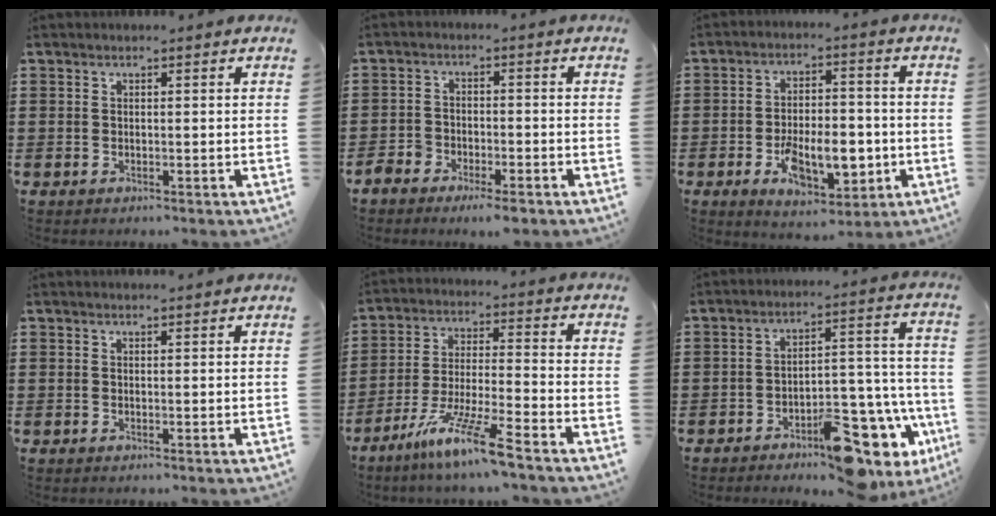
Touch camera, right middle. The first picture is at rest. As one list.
[{"total": 3.7, "force": [-3.3, 1.1, 1.0], "torque": [-0.032, 0.005, -0.072]}, {"total": 9.0, "force": [-3.2, 4.8, 6.9], "torque": [-0.115, -0.001, -0.059]}, {"total": 0.8, "force": [0.8, -0.1, 0.0], "torque": [-0.002, -0.004, 0.015]}, {"total": 10.0, "force": [-7.7, -0.2, 6.4], "torque": [-0.131, -0.009, -0.151]}, {"total": 11.1, "force": [-8.1, 4.0, 6.5], "torque": [-0.067, 0.032, -0.144]}]